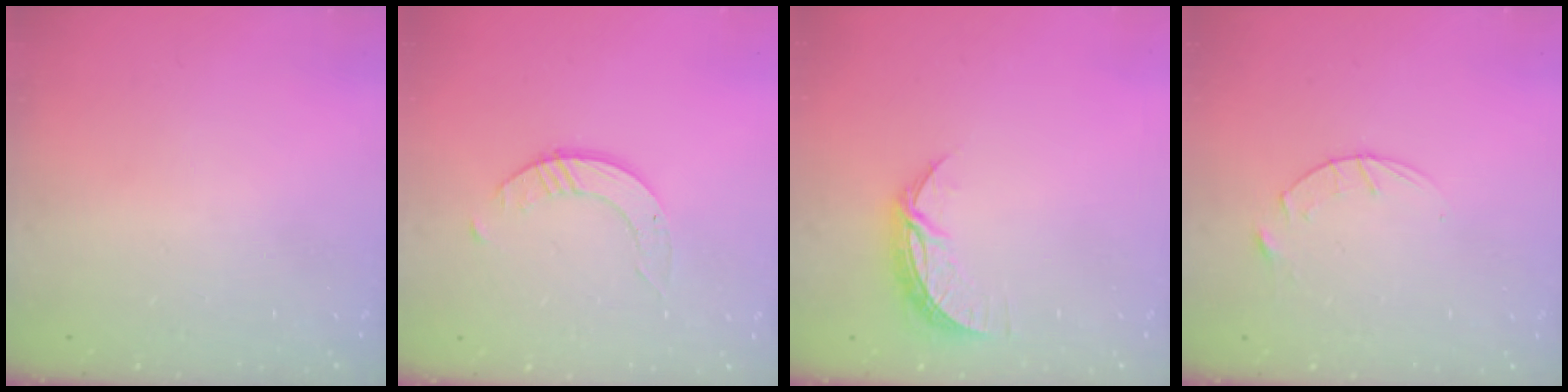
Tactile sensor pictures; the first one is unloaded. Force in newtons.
{"total": 1.6, "press": 1.6, "slide": 0.2}
{"total": 7.2, "press": 7.2, "slide": 0.4}
{"total": 3.2, "press": 3.2, "slide": 0.4}